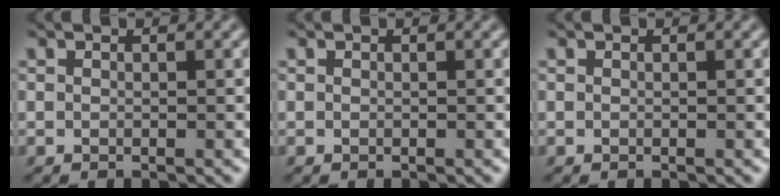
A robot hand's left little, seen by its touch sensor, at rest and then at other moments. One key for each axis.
{"total": 0.0}
{"total": 0.0}